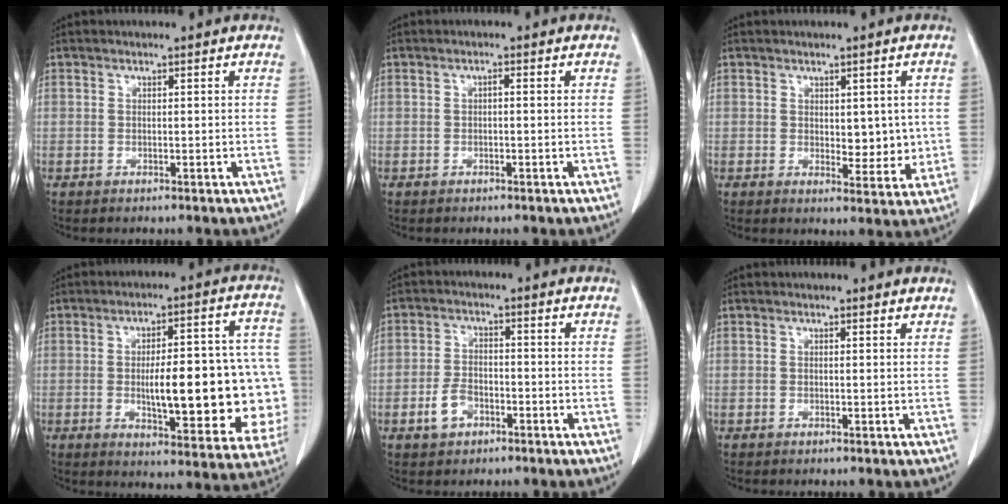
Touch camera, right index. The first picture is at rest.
{"total": 0.5, "force": [0.0, 0.1, 0.5], "torque": [-0.008, 0.003, 0.000]}
{"total": 5.0, "force": [0.5, 2.7, 4.2], "torque": [-0.045, -0.009, 0.014]}
{"total": 21.4, "force": [-2.1, 5.9, 20.5], "torque": [-0.202, 0.030, -0.008]}
{"total": 4.3, "force": [-2.2, 2.7, 2.6], "torque": [-0.054, 0.005, -0.038]}
{"total": 0.6, "force": [0.6, 0.0, 0.0], "torque": [-0.007, -0.004, 0.002]}